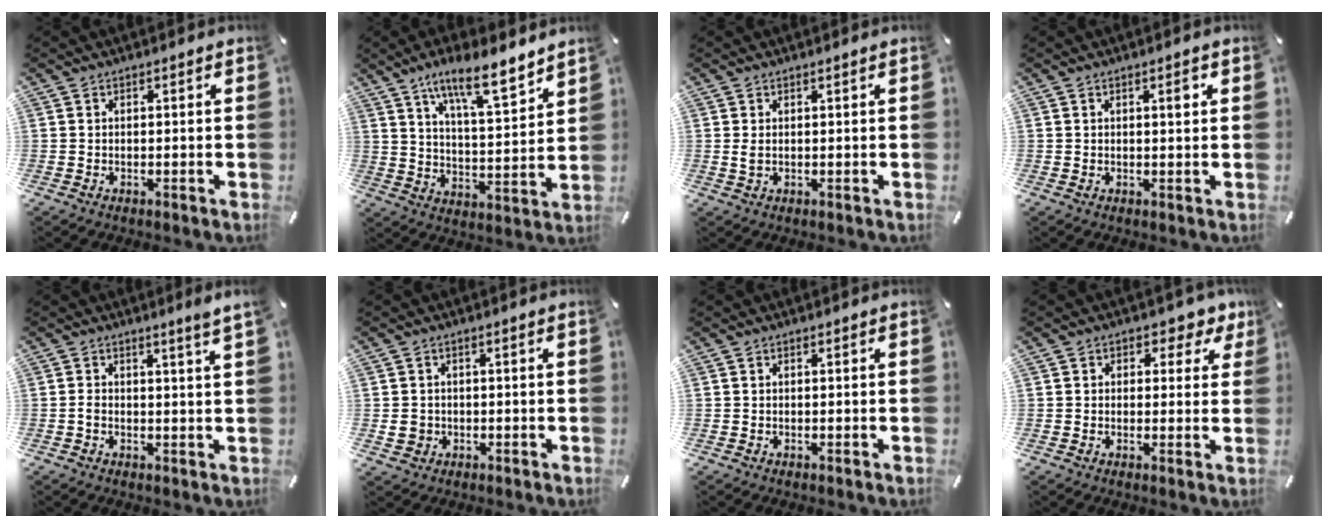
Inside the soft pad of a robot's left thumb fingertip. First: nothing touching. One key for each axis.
{"total": 13.0, "fx": 9.9, "fy": 3.8, "fz": 7.6, "tx": -0.118, "ty": -0.060, "tz": 0.170}
{"total": 1.8, "fx": 0.4, "fy": 0.6, "fz": 1.6, "tx": -0.033, "ty": 0.001, "tz": 0.007}
{"total": 2.3, "fx": 0.9, "fy": 0.7, "fz": 1.9, "tx": -0.023, "ty": -0.003, "tz": 0.010}
{"total": 2.6, "fx": 0.8, "fy": 0.1, "fz": 2.4, "tx": -0.039, "ty": -0.008, "tz": 0.012}
{"total": 2.7, "fx": -0.3, "fy": 2.6, "fz": 0.8, "tx": -0.014, "ty": 0.004, "tz": -0.006}
{"total": 0.0}
{"total": 3.9, "fx": 1.4, "fy": 3.3, "fz": 1.7, "tx": -0.004, "ty": -0.006, "tz": 0.015}